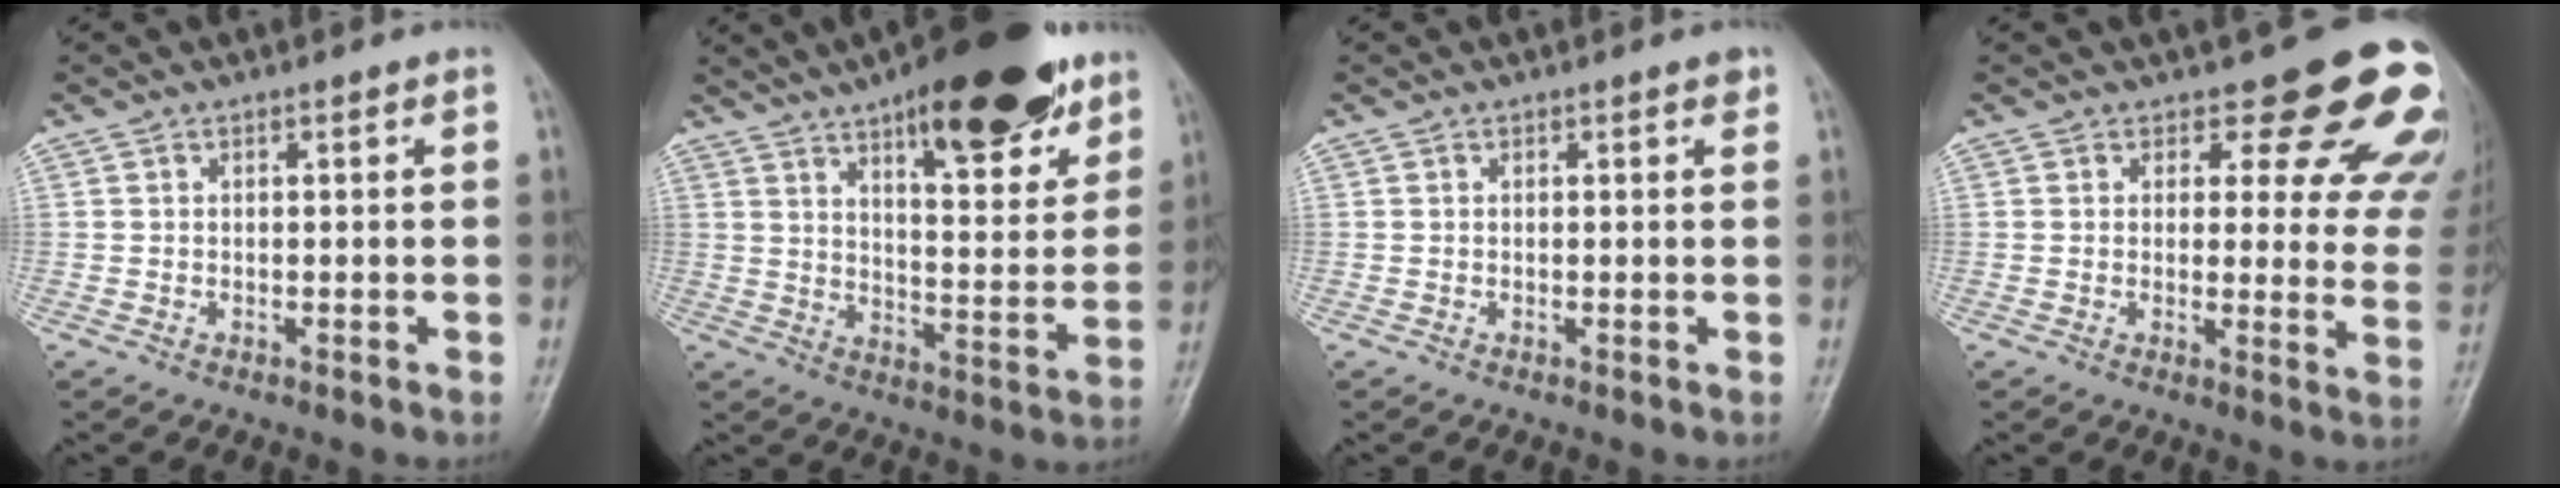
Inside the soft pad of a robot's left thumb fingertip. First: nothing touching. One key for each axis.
{"total": 21.3, "fx": 13.2, "fy": 6.9, "fz": 15.2, "tx": -0.186, "ty": -0.057, "tz": 0.199}
{"total": 1.0, "fx": 0.6, "fy": 0.4, "fz": 0.7, "tx": -0.006, "ty": -0.001, "tz": 0.004}
{"total": 15.2, "fx": 12.0, "fy": 6.2, "fz": 7.0, "tx": -0.022, "ty": -0.081, "tz": 0.111}